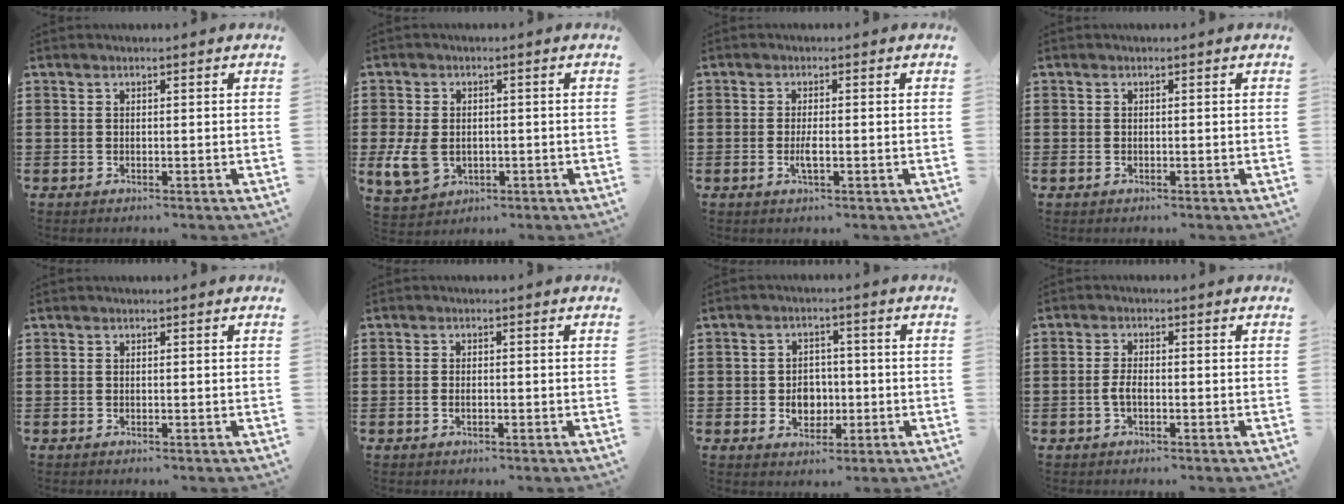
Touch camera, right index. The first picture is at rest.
{"total": 5.2, "force": [-0.9, 4.0, 3.2], "torque": [-0.089, -0.001, -0.021]}
{"total": 2.3, "force": [-0.6, 0.4, 2.2], "torque": [-0.046, -0.002, -0.013]}
{"total": 0.0}
{"total": 0.0}
{"total": 1.1, "force": [-0.4, 0.3, 1.0], "torque": [-0.020, -0.005, -0.007]}
{"total": 4.4, "force": [-0.8, 3.6, 2.4], "torque": [-0.039, -0.002, -0.020]}
{"total": 2.3, "force": [-0.8, 0.8, 2.0], "torque": [-0.055, -0.007, -0.019]}